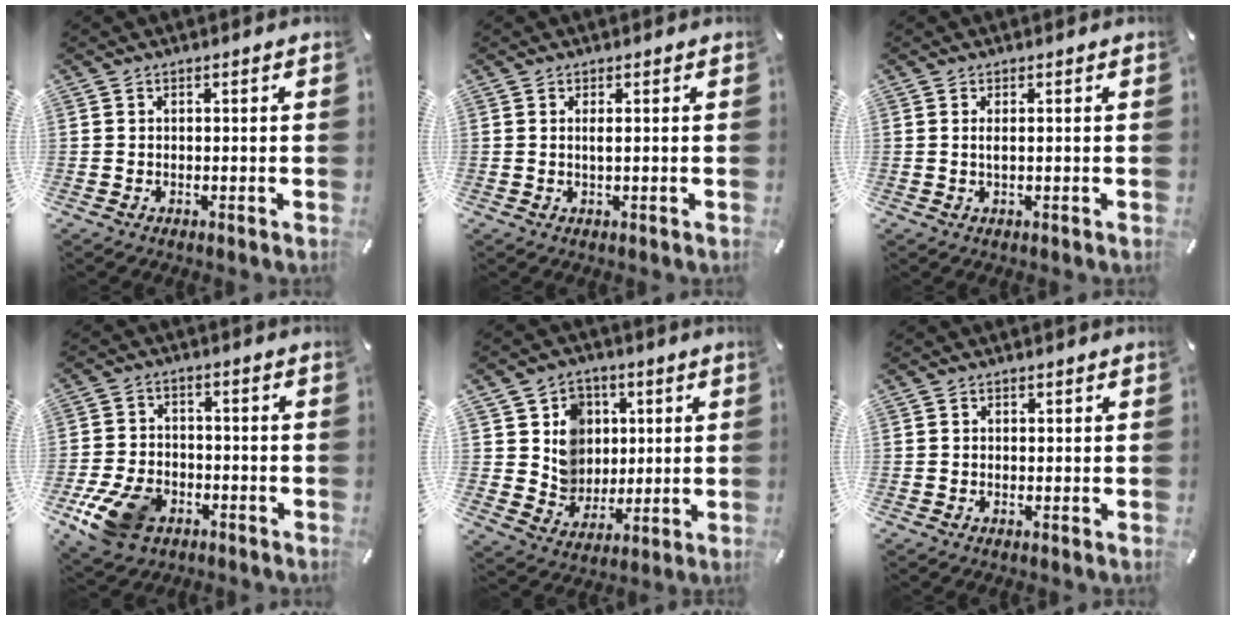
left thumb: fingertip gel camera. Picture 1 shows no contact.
{"total": 1.3, "force": [0.2, 0.1, 1.3], "torque": [-0.026, -0.003, 0.003]}
{"total": 1.4, "force": [0.2, 0.2, 1.4], "torque": [-0.028, -0.003, 0.003]}
{"total": 11.4, "force": [-5.7, 7.7, 6.1], "torque": [-0.136, 0.026, -0.102]}
{"total": 10.9, "force": [2.8, 10.3, 2.2], "torque": [-0.046, -0.023, 0.061]}
{"total": 0.7, "force": [0.1, 0.6, 0.1], "torque": [-0.001, 0.005, 0.000]}